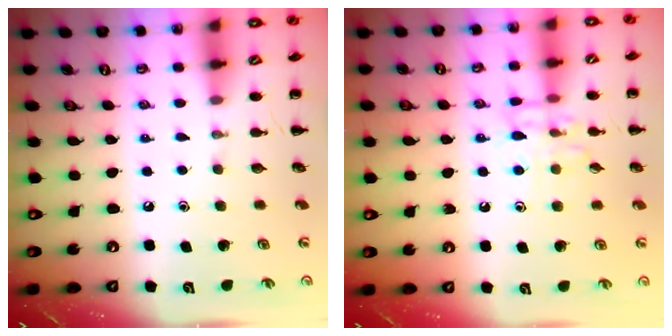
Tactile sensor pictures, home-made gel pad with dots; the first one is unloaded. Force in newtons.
{"total": 9.5, "press": 9.4, "slide": 0.8}